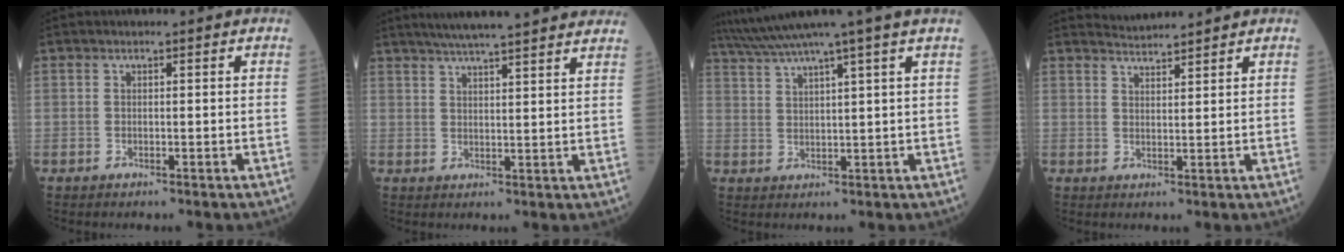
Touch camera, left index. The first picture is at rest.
{"total": 16.5, "force": [14.5, 1.0, 7.8], "torque": [-0.119, 0.031, 0.189]}
{"total": 9.4, "force": [7.8, -2.8, 4.6], "torque": [-0.080, 0.010, 0.123]}
{"total": 3.3, "force": [3.3, -0.3, -0.1], "torque": [-0.006, 0.014, 0.060]}